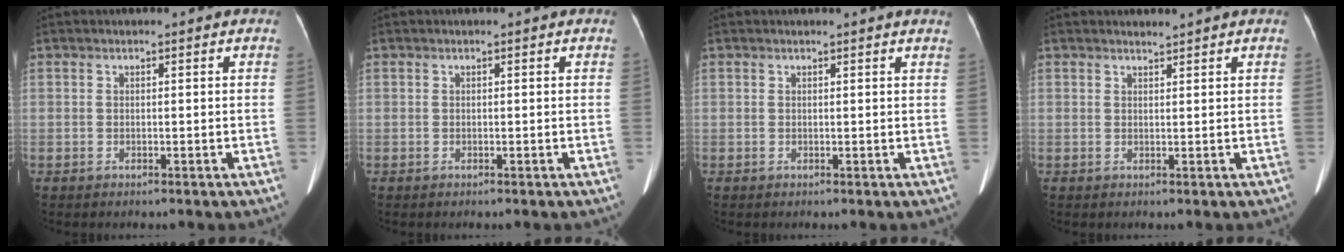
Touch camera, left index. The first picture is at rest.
{"total": 0.0}
{"total": 2.0, "force": [1.9, -0.2, 0.6], "torque": [-0.015, 0.003, 0.015]}
{"total": 0.9, "force": [0.8, -0.2, 0.0], "torque": [-0.009, -0.002, 0.018]}